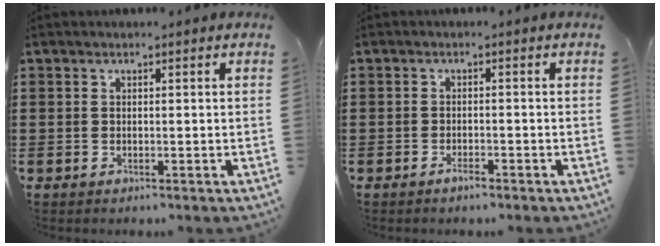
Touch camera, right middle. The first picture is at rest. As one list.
[{"total": 1.4, "force": [-1.1, 0.3, 0.8], "torque": [-0.018, -0.004, -0.021]}]